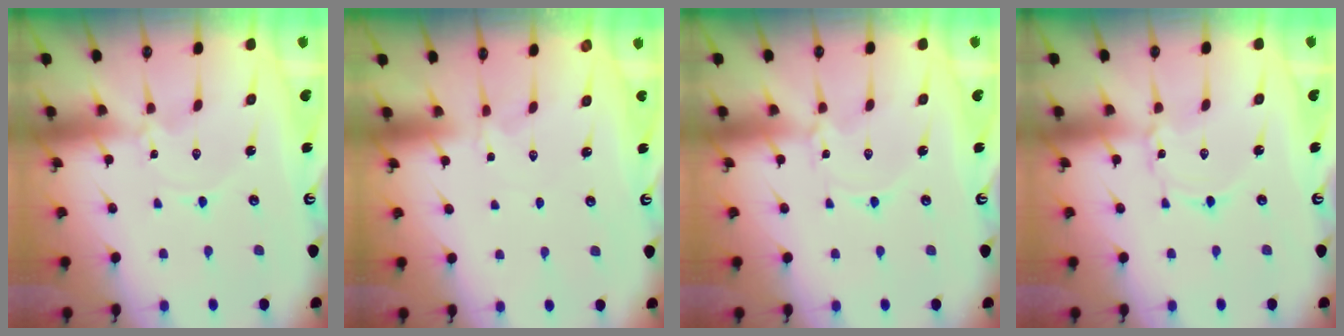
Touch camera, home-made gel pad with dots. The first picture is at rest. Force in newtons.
{"total": 1.6, "press": 1.6, "slide": 0.4}
{"total": 1.7, "press": 1.7, "slide": 0.3}
{"total": 2.0, "press": 2.0, "slide": 0.1}